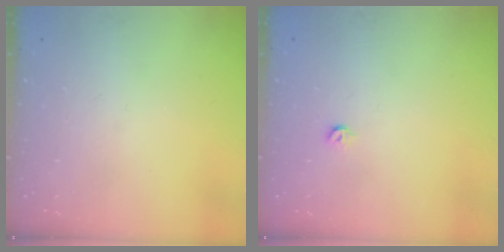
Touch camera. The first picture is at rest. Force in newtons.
{"total": 3.6, "press": 3.6, "slide": 0.7}